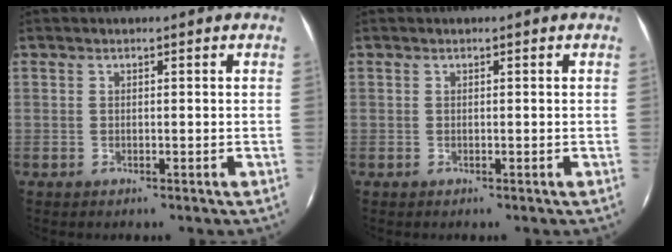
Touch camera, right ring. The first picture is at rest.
{"total": 0.0}